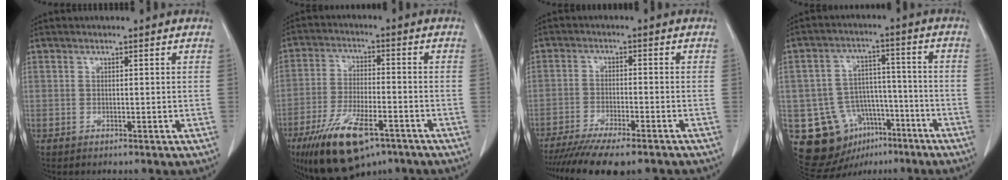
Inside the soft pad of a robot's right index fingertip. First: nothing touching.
{"total": 13.8, "force": [-8.4, 4.8, 9.8], "torque": [-0.187, -0.014, -0.140]}
{"total": 13.5, "force": [-11.2, 2.2, 7.2], "torque": [-0.113, -0.019, -0.170]}
{"total": 13.7, "force": [-7.0, 10.6, 5.2], "torque": [-0.085, 0.049, -0.097]}